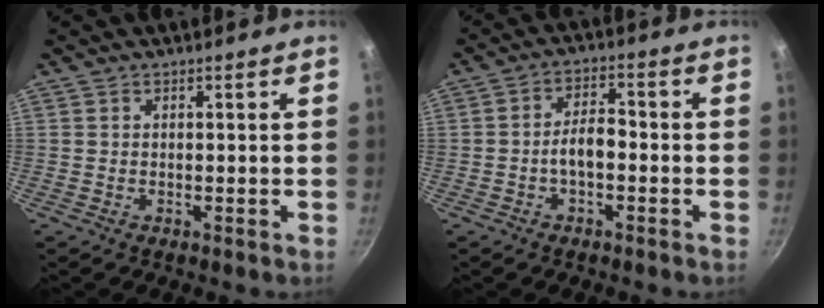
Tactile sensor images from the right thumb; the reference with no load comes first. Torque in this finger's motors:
{"motor_torque": [0.55, 0.38, 0.54, 0.39, 0.05]}